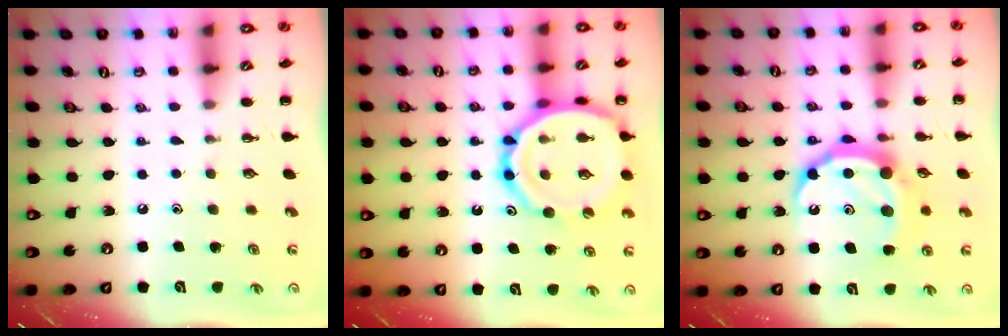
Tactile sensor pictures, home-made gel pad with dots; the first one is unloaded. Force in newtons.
{"total": 19.1, "press": 18.9, "slide": 2.8}
{"total": 14.6, "press": 14.6, "slide": 1.0}